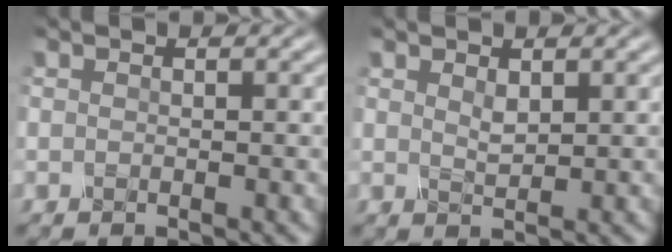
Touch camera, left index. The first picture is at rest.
{"total": 1.0, "force": [0.5, 0.5, 0.7], "torque": [-0.018, -0.002, 0.013]}